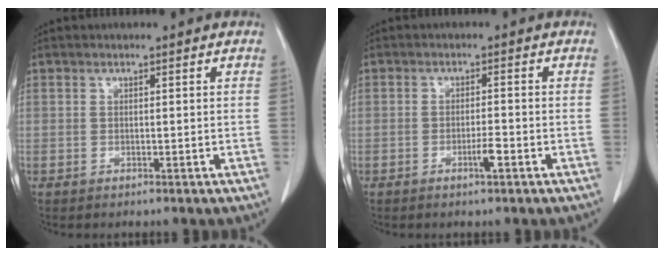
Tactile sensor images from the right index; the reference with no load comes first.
{"total": 2.3, "force": [-1.2, 0.1, 2.0], "torque": [-0.039, -0.001, -0.019]}